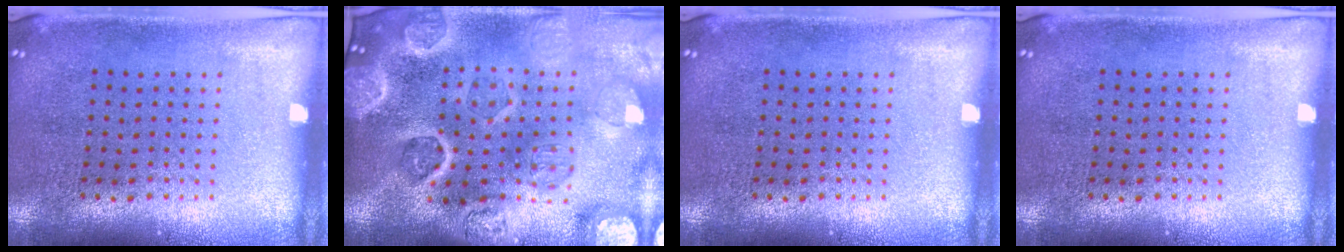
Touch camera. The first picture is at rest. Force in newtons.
{"total": 5.3, "press": 4.6, "slide": 2.7}
{"total": 0.0}
{"total": 0.0}